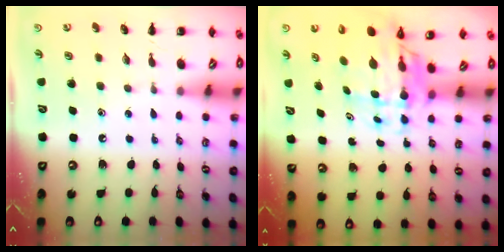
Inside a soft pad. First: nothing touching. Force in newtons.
{"total": 8.3, "press": 7.8, "slide": 2.7}